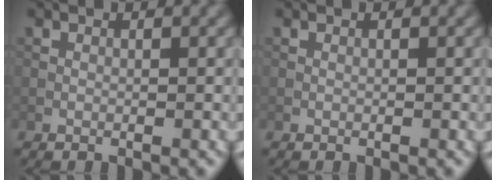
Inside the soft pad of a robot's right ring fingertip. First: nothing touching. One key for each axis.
{"total": 0.0}